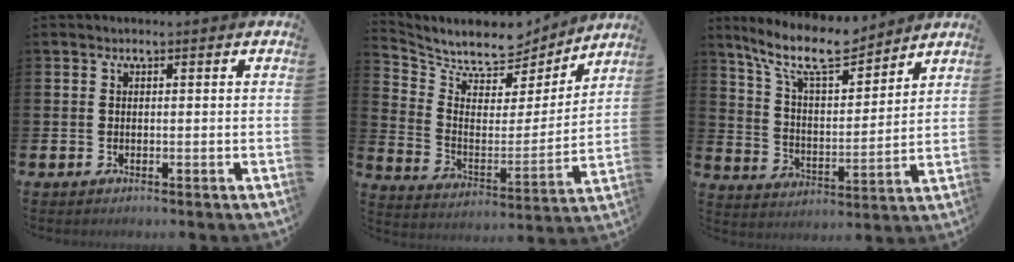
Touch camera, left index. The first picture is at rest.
{"total": 8.5, "force": [7.8, 2.9, 1.7], "torque": [-0.079, -0.062, 0.136]}
{"total": 11.0, "force": [9.5, 2.5, 4.9], "torque": [-0.117, -0.047, 0.170]}